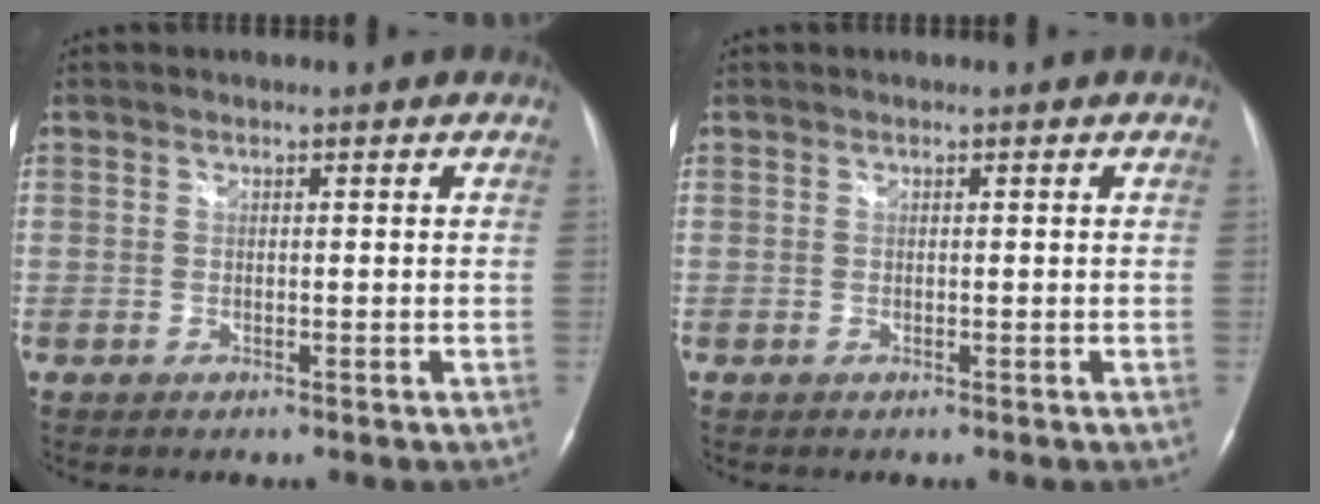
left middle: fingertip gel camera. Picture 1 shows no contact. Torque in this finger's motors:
{"motor_torque": [-0.08, -0.07, 0.00, 0.00]}